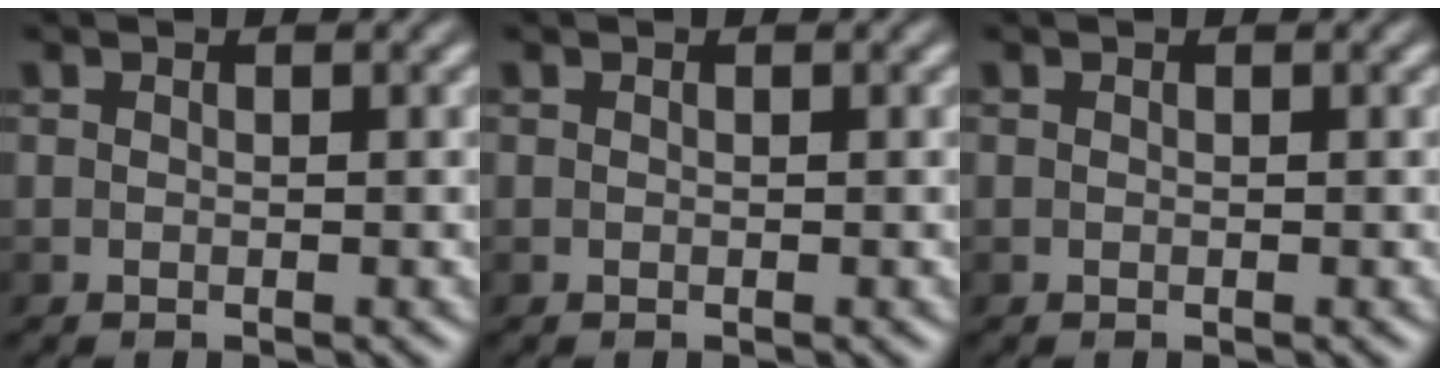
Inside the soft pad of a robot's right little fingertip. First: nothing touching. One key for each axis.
{"total": 0.0}
{"total": 0.0}